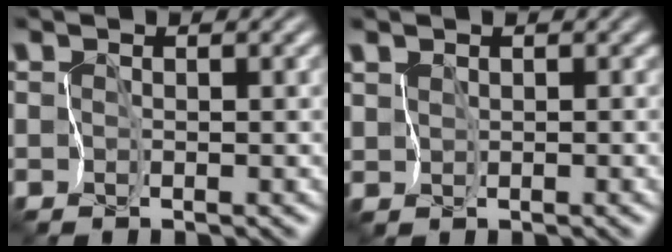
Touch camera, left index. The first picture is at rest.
{"total": 1.2, "force": [0.5, 1.1, 0.2], "torque": [-0.008, 0.007, 0.013]}